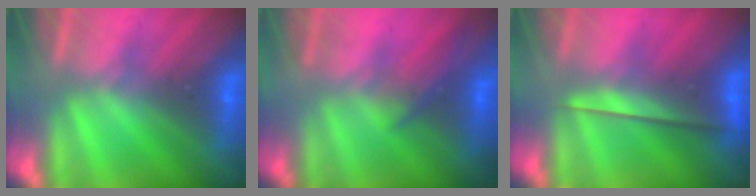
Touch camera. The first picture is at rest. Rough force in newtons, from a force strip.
{"total": 2.0}
{"total": 2.3}